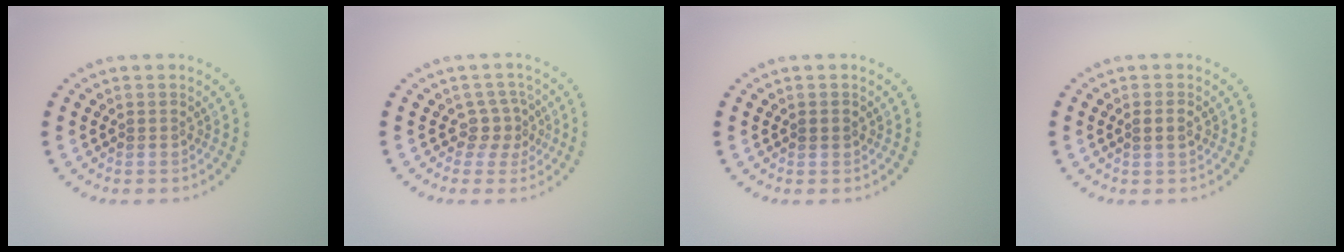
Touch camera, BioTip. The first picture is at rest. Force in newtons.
{"total": 2.1, "press": 1.5, "slide": 1.5}
{"total": 1.0, "press": 1.0, "slide": 0.1}
{"total": 1.1, "press": 1.1, "slide": 0.4}